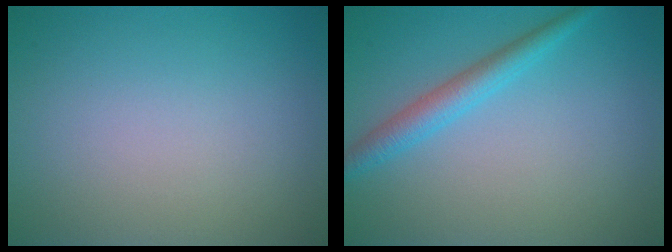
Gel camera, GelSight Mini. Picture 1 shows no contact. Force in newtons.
{"total": 2.7, "press": 2.7, "slide": 0.1}